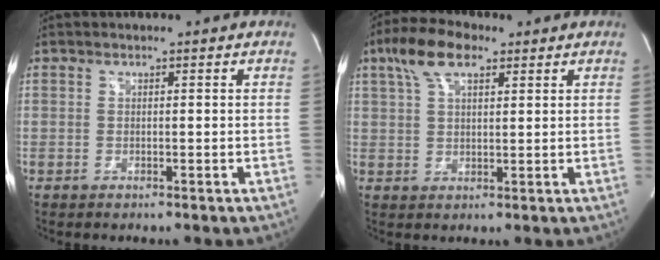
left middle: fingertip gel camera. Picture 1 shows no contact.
{"total": 7.7, "force": [4.4, 3.1, 5.5], "torque": [-0.116, 0.025, 0.081]}